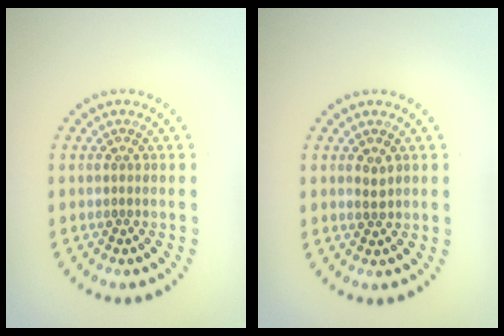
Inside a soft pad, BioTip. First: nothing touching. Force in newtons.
{"total": 1.0, "press": 0.9, "slide": 0.5}